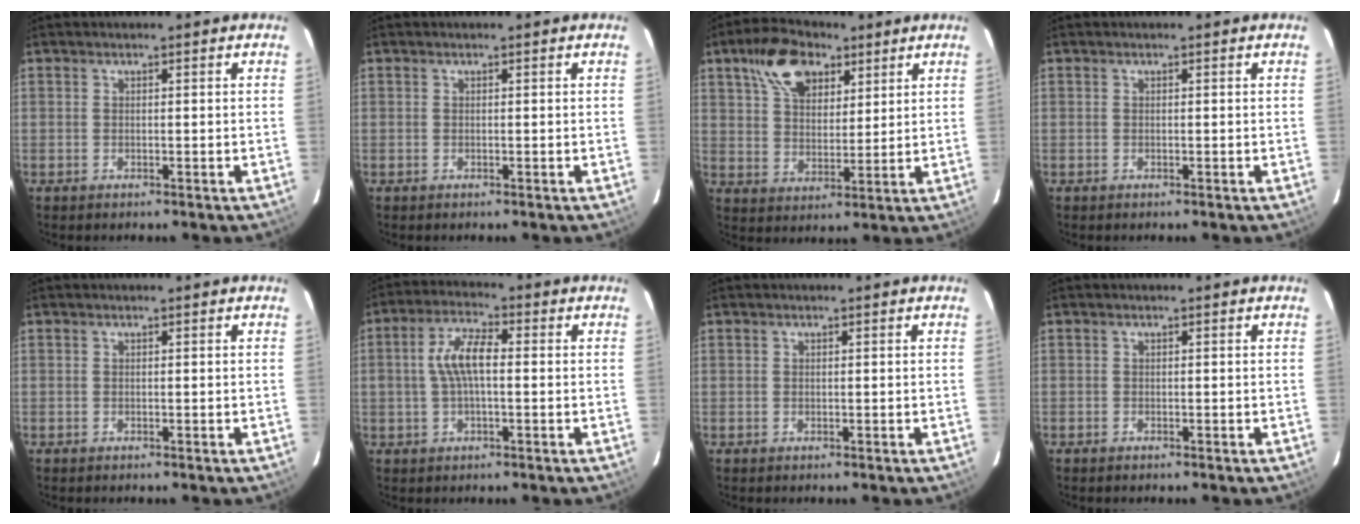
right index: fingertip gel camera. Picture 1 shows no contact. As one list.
[{"total": 0.0}, {"total": 12.2, "force": [6.9, 7.1, 7.2], "torque": [-0.134, 0.028, 0.123]}, {"total": 0.0}, {"total": 0.0}, {"total": 6.9, "force": [0.1, 2.8, 6.3], "torque": [-0.126, 0.016, 0.001]}, {"total": 0.0}, {"total": 0.0}]